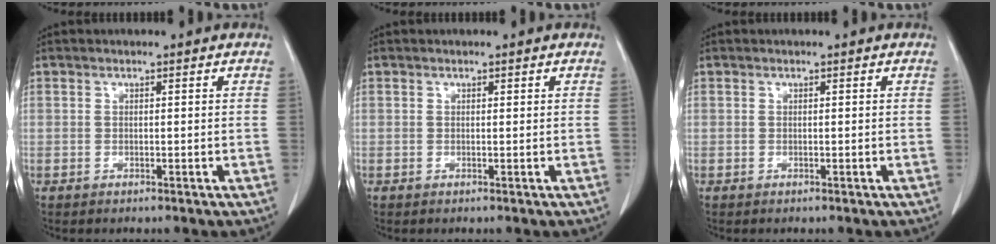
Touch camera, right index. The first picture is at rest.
{"total": 0.0}
{"total": 0.0}